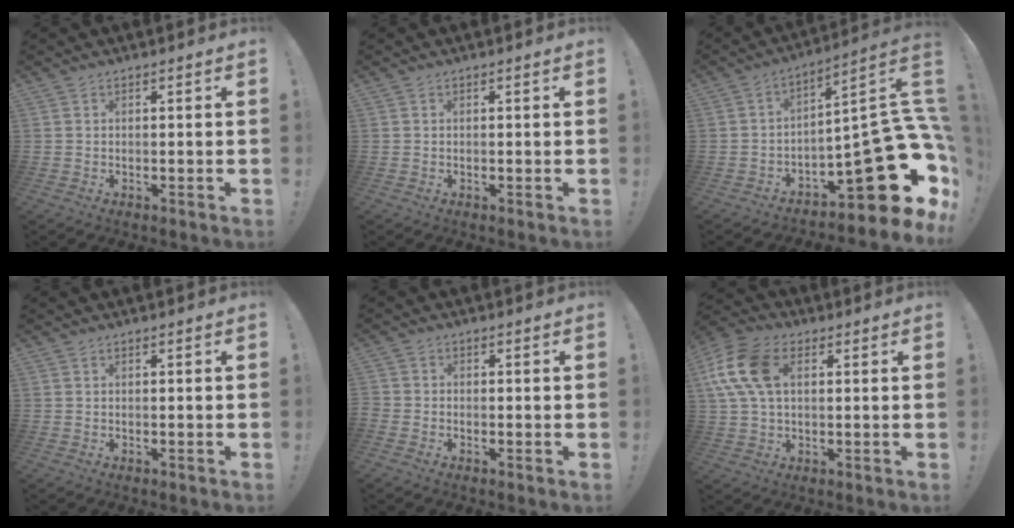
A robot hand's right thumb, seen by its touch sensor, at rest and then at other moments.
{"total": 0.0}
{"total": 22.9, "force": [-7.7, 8.0, 20.0], "torque": [-0.255, 0.014, -0.111]}
{"total": 0.0}
{"total": 1.5, "force": [-1.2, 0.9, 0.4], "torque": [-0.009, 0.007, -0.020]}
{"total": 14.3, "force": [3.5, 9.1, 10.4], "torque": [-0.221, 0.006, 0.070]}